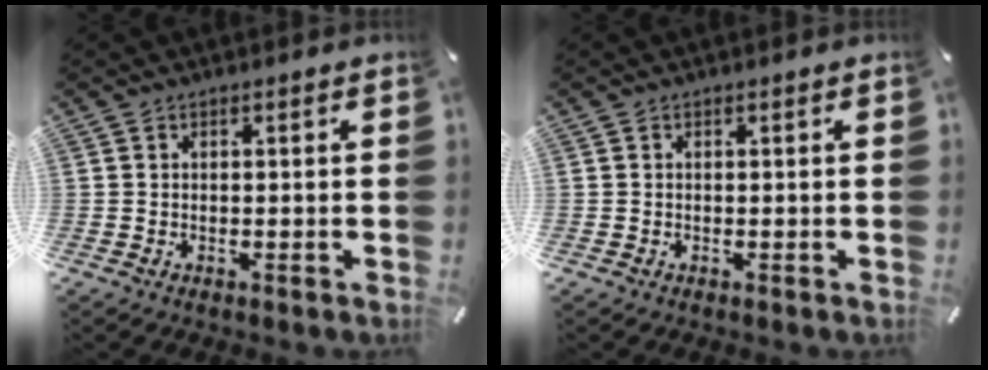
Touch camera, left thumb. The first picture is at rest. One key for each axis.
{"total": 0.0}